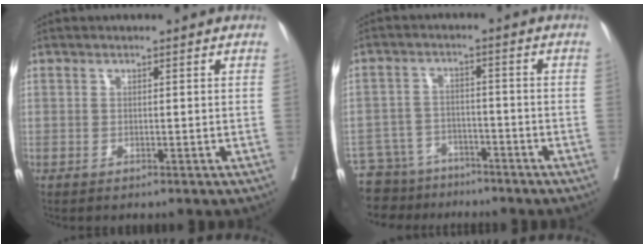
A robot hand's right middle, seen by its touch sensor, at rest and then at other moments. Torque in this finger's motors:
{"motor_torque": [0.79, -0.78, 0.25, 0.06]}